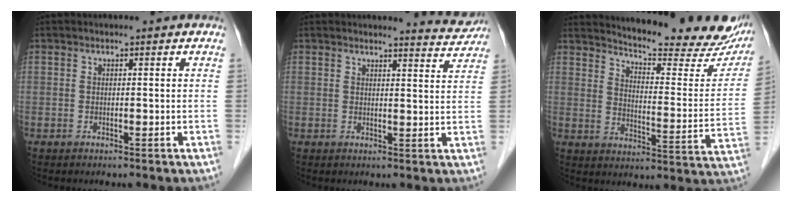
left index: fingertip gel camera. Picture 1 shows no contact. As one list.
[{"total": 4.0, "force": [3.9, -0.2, -0.4], "torque": [-0.003, -0.029, 0.037]}, {"total": 21.8, "force": [19.7, 3.2, 8.8], "torque": [-0.120, -0.072, 0.240]}]